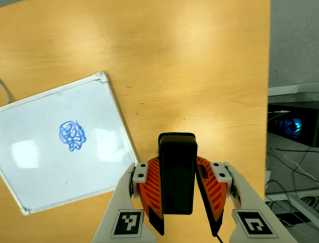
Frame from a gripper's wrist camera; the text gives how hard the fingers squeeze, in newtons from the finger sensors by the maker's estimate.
{"total": 5.8, "left": 4.4, "right": 7.2}